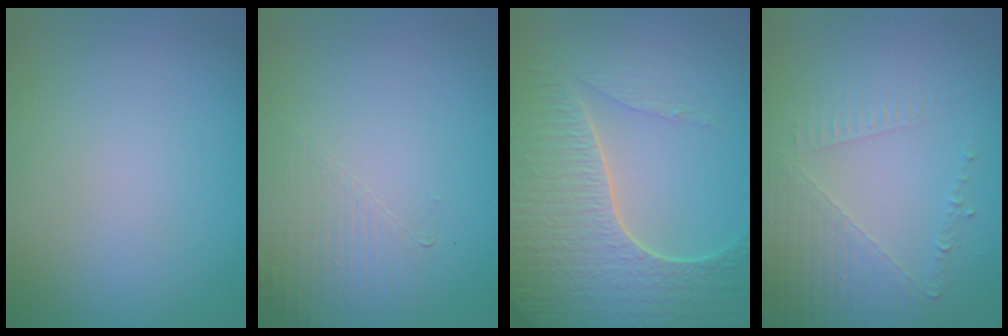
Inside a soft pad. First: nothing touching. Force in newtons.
{"total": 1.6, "press": 0.4, "slide": 1.5}
{"total": 7.5, "press": 5.6, "slide": 5.0}
{"total": 5.2, "press": 3.1, "slide": 4.2}